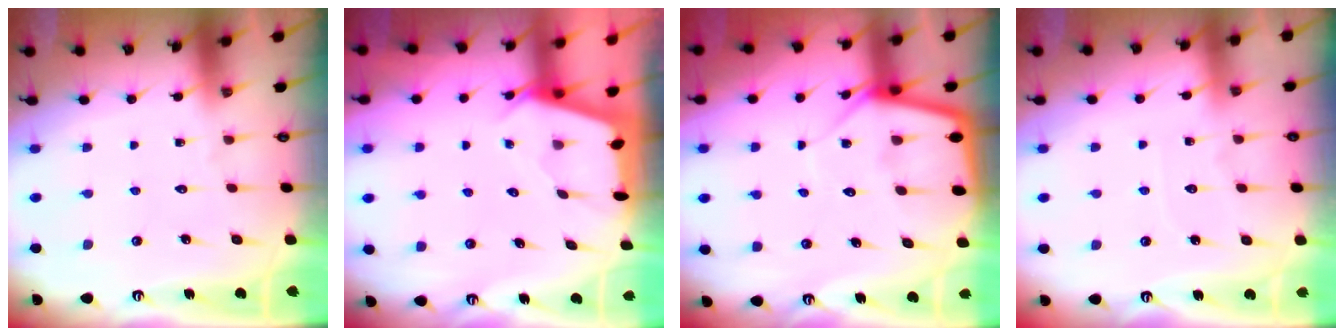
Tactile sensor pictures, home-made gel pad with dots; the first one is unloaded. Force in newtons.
{"total": 2.4, "press": 2.4, "slide": 0.3}
{"total": 6.6, "press": 6.6, "slide": 0.5}
{"total": 3.4, "press": 3.4, "slide": 0.4}